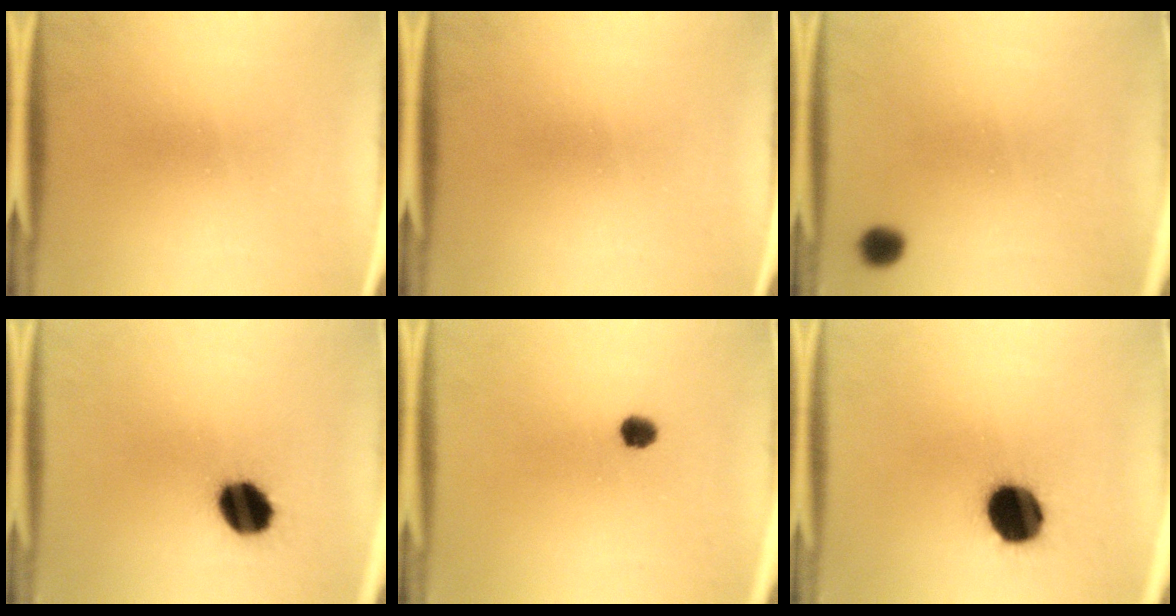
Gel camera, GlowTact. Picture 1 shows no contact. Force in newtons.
{"total": 0.0}
{"total": 2.2}
{"total": 10.2}
{"total": 2.7}
{"total": 13.4}